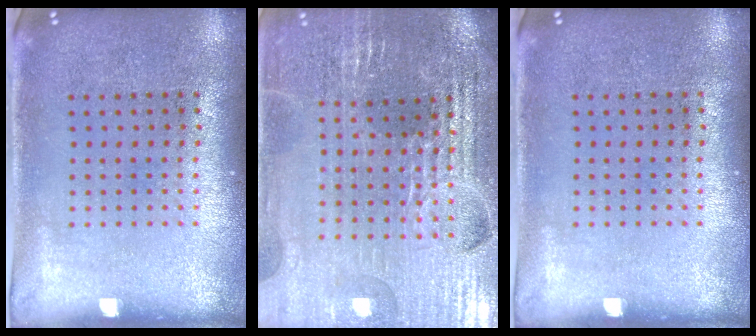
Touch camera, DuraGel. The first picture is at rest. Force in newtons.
{"total": 3.7, "press": 3.6, "slide": 0.7}
{"total": 0.0}